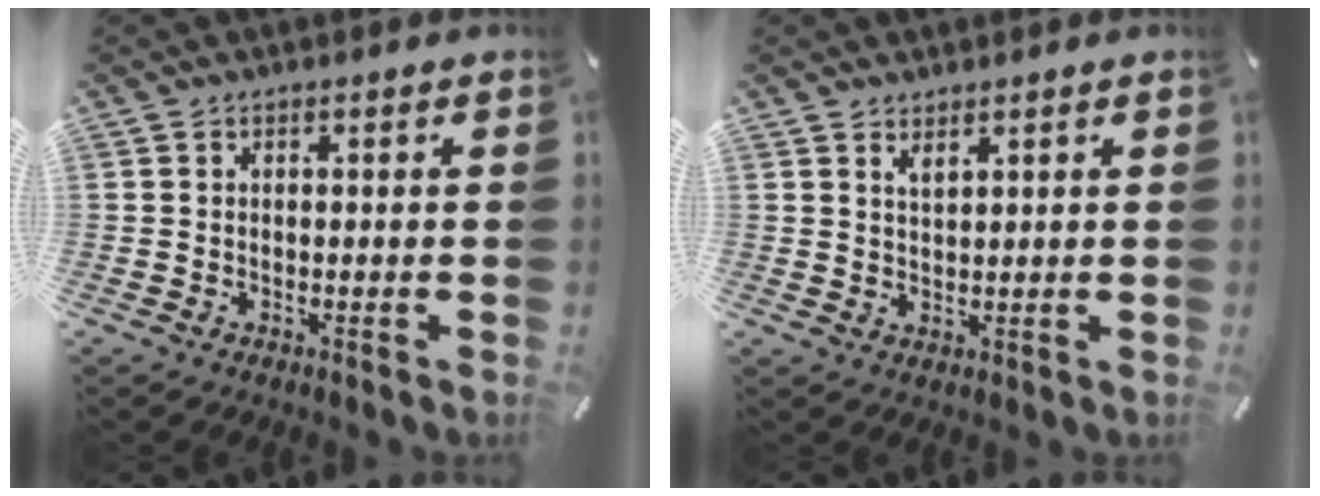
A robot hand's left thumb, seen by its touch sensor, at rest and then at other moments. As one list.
[{"total": 2.2, "force": [1.9, 0.7, 0.9], "torque": [-0.018, -0.005, 0.034]}]